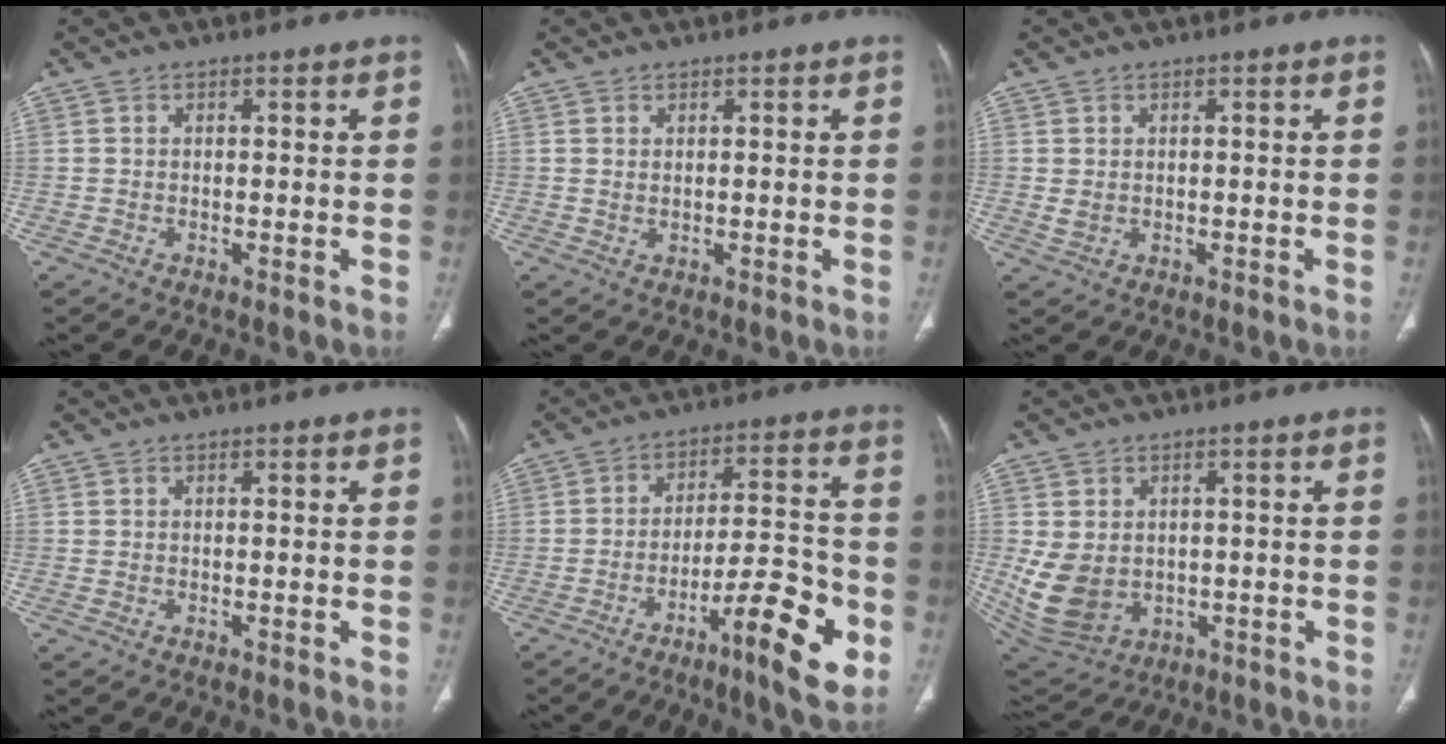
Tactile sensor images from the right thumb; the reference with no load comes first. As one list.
[{"total": 0.6, "force": [0.3, 0.3, 0.5], "torque": [-0.006, -0.001, 0.007]}, {"total": 1.5, "force": [0.2, 1.2, 0.9], "torque": [-0.019, -0.003, 0.009]}, {"total": 0.0}, {"total": 14.8, "force": [-6.7, 3.4, 12.7], "torque": [-0.179, 0.036, -0.099]}, {"total": 11.0, "force": [-0.6, 8.8, 6.5], "torque": [-0.120, -0.006, 0.022]}]